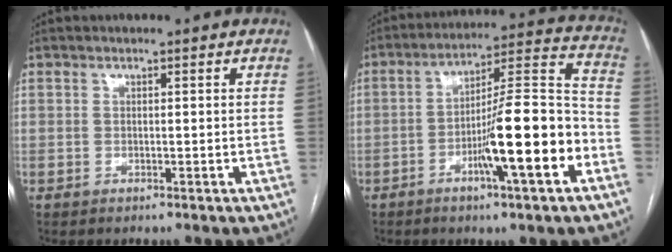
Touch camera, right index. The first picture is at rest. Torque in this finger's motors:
{"motor_torque": [2.14, 0.00, 1.05, 0.21]}